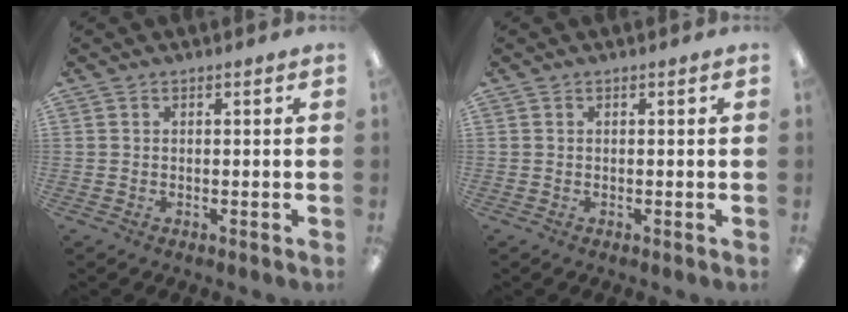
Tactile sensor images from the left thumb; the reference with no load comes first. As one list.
[{"total": 0.0}]